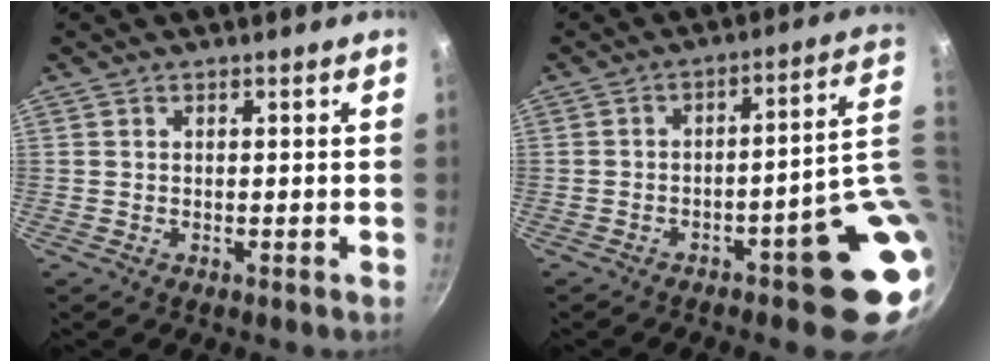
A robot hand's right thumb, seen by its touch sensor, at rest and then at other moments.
{"total": 14.7, "force": [-0.9, 4.2, 14.1], "torque": [-0.134, 0.011, 0.001]}